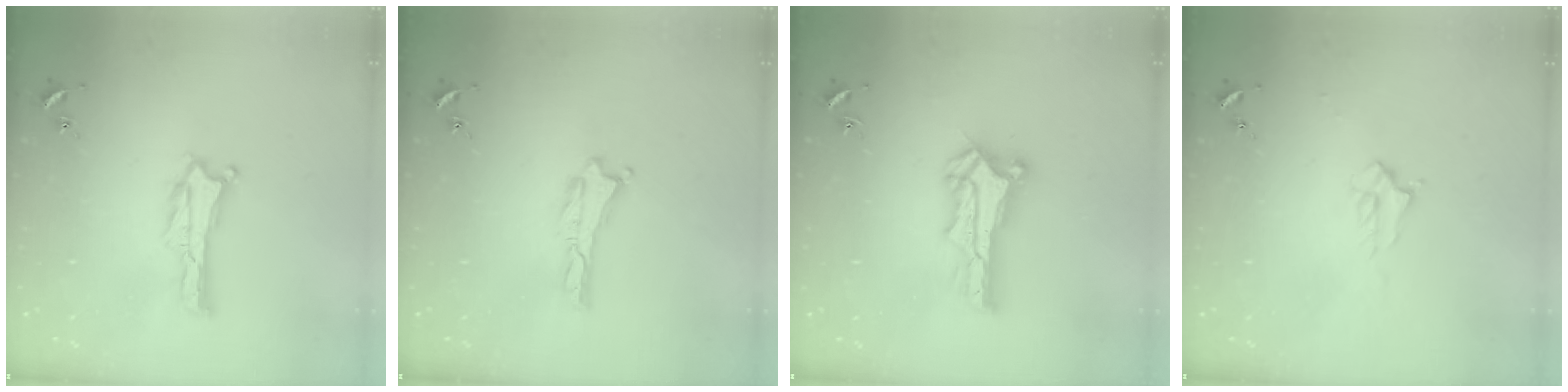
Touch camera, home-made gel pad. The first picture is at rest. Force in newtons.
{"total": 0.0}
{"total": 2.7, "press": 2.7, "slide": 0.3}
{"total": 1.7, "press": 1.6, "slide": 0.2}